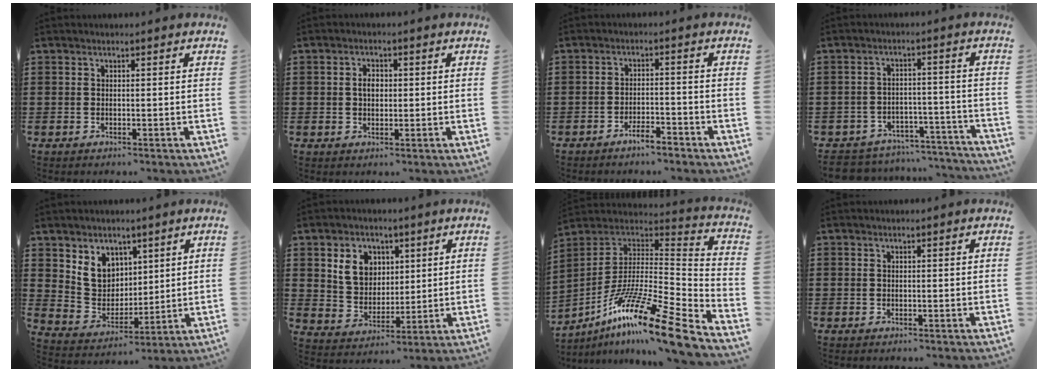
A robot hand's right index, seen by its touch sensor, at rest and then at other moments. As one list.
[{"total": 2.6, "force": [0.2, 1.7, 1.9], "torque": [-0.040, 0.007, 0.002]}, {"total": 3.2, "force": [-2.9, 0.3, 1.3], "torque": [-0.025, 0.005, -0.056]}, {"total": 4.7, "force": [-4.5, 0.9, 0.5], "torque": [-0.013, 0.008, -0.092]}, {"total": 7.3, "force": [3.3, 6.1, 2.3], "torque": [-0.070, 0.001, 0.066]}, {"total": 7.1, "force": [2.6, 5.9, 3.0], "torque": [-0.063, 0.009, 0.043]}, {"total": 17.1, "force": [-12.0, 1.0, 12.1], "torque": [-0.222, 0.015, -0.222]}, {"total": 0.0}]